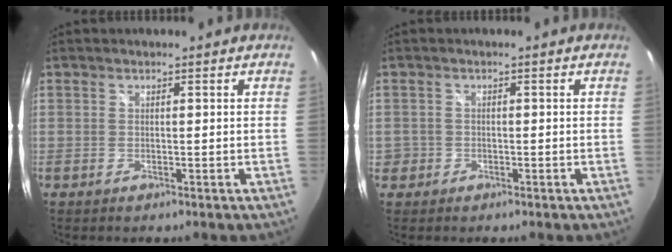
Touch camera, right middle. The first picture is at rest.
{"total": 2.4, "force": [-0.8, 2.2, 0.3], "torque": [-0.010, 0.000, -0.013]}